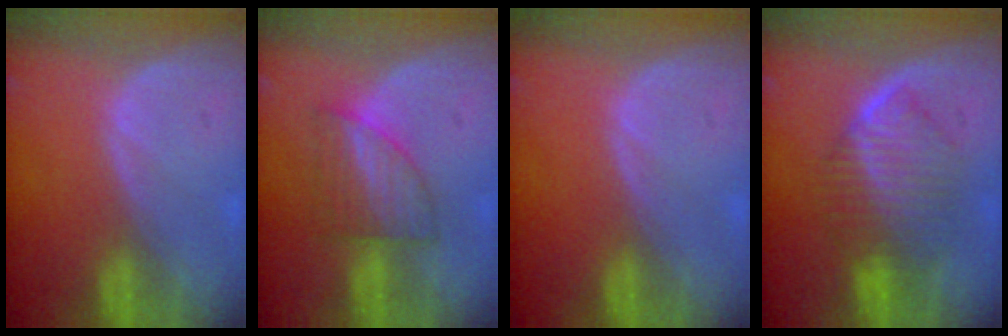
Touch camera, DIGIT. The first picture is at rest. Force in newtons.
{"total": 5.8, "press": 5.7, "slide": 0.8}
{"total": 0.0}
{"total": 7.3, "press": 7.3, "slide": 0.2}